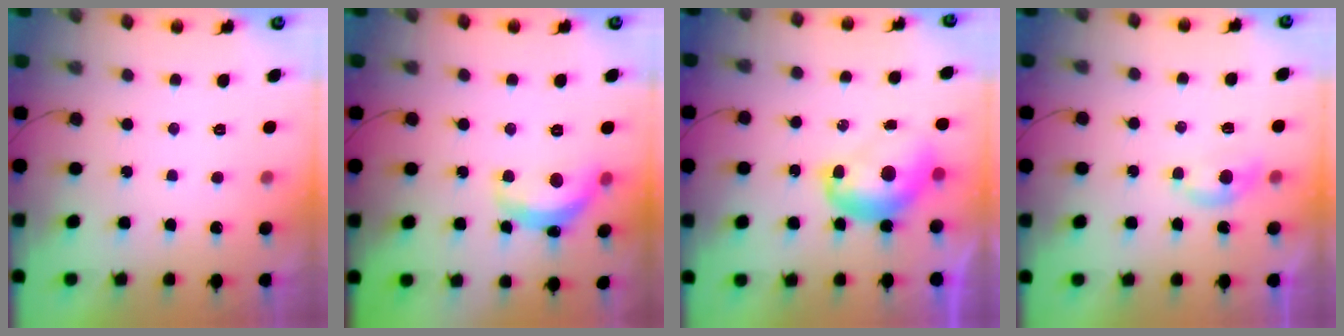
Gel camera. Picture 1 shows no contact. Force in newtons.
{"total": 14.2, "press": 14.2, "slide": 0.9}
{"total": 9.1, "press": 9.0, "slide": 1.0}
{"total": 4.1, "press": 4.1, "slide": 0.7}